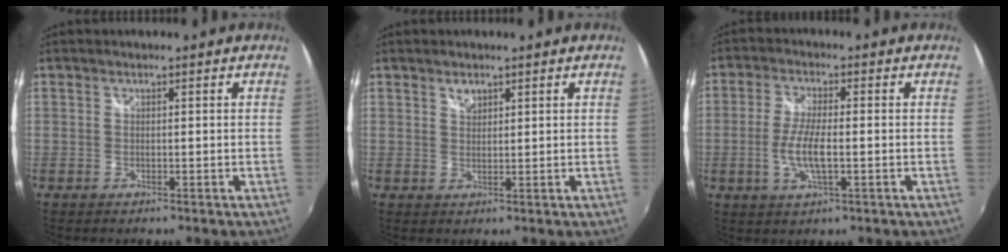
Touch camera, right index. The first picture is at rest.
{"total": 1.9, "force": [1.3, 1.1, 0.8], "torque": [-0.010, 0.002, 0.024]}
{"total": 7.1, "force": [-1.4, 1.9, 6.7], "torque": [-0.137, -0.006, -0.028]}